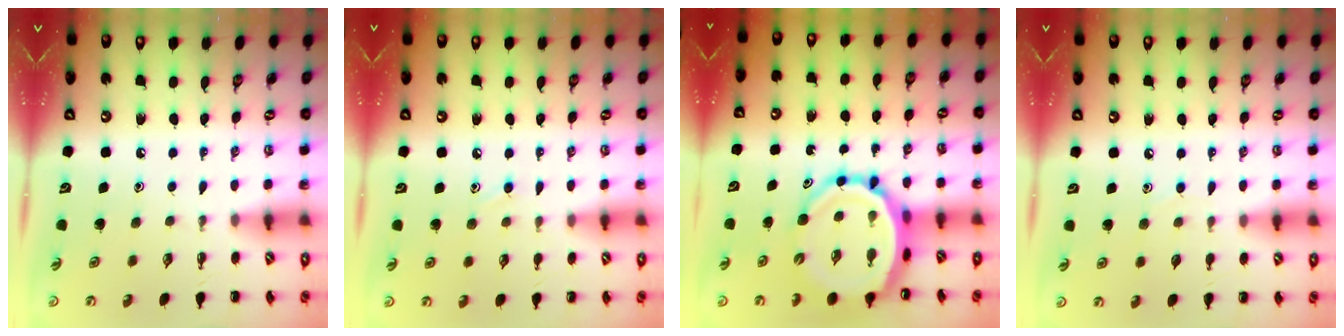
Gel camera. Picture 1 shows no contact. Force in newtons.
{"total": 7.6, "press": 7.2, "slide": 2.6}
{"total": 13.7, "press": 13.1, "slide": 4.1}
{"total": 2.5, "press": 2.3, "slide": 0.9}